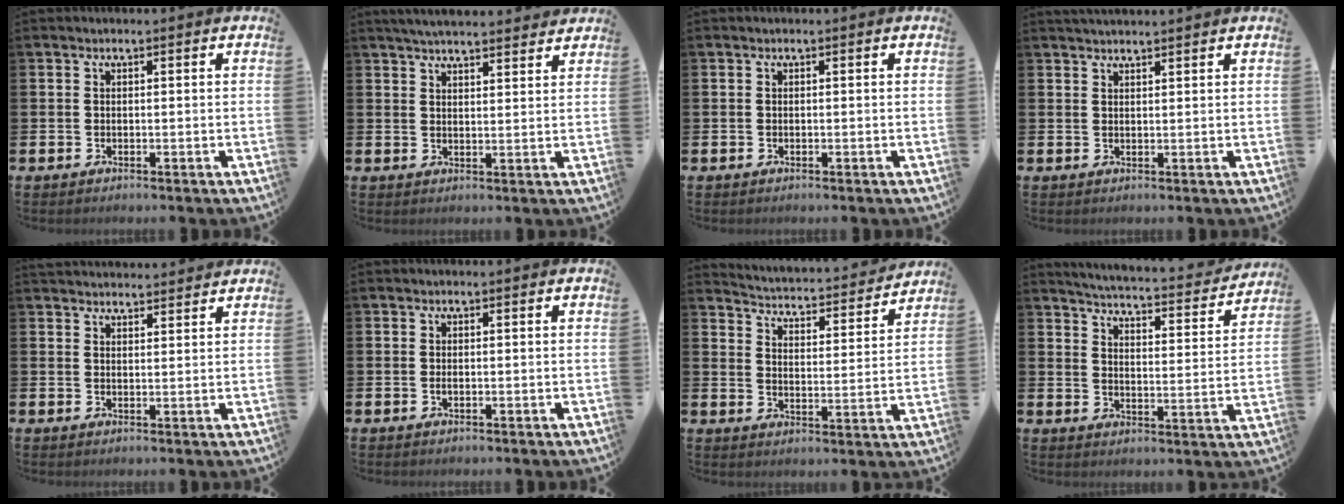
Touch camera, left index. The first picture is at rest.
{"total": 4.3, "force": [4.2, 0.4, 0.9], "torque": [-0.022, -0.018, 0.076]}
{"total": 0.0}
{"total": 1.4, "force": [1.4, -0.1, 0.2], "torque": [-0.002, -0.005, 0.026]}
{"total": 2.6, "force": [2.6, 0.3, -0.2], "torque": [0.000, -0.013, 0.047]}
{"total": 0.5, "force": [0.0, 0.2, 0.5], "torque": [-0.015, 0.003, 0.000]}
{"total": 3.9, "force": [3.8, 0.6, 0.5], "torque": [-0.033, -0.038, 0.058]}
{"total": 4.5, "force": [4.4, 0.3, 1.0], "torque": [-0.034, -0.040, 0.067]}